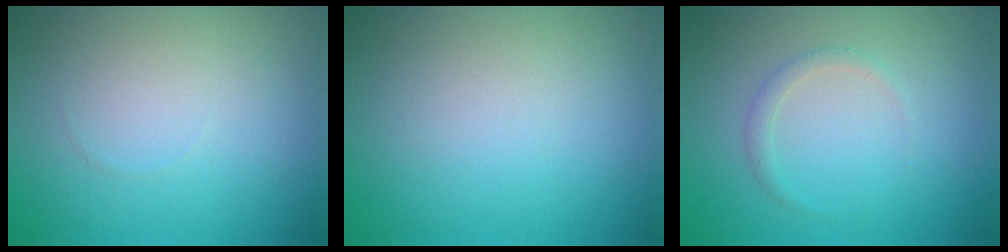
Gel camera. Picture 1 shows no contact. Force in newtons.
{"total": 0.0}
{"total": 1.0, "press": 1.0, "slide": 0.1}